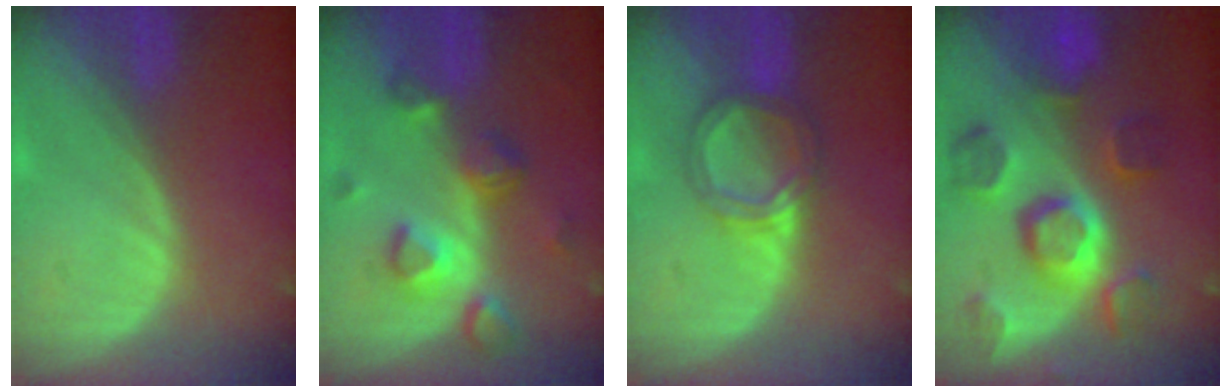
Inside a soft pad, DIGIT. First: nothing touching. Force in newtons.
{"total": 7.8, "press": 6.9, "slide": 3.6}
{"total": 5.3, "press": 5.0, "slide": 1.8}
{"total": 11.4, "press": 10.1, "slide": 5.3}